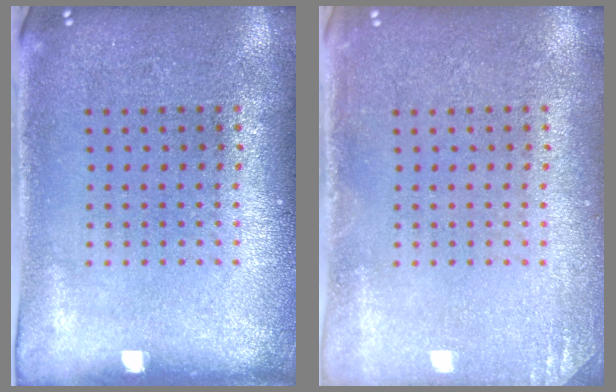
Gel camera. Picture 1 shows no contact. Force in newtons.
{"total": 1.3, "press": 1.3, "slide": 0.1}